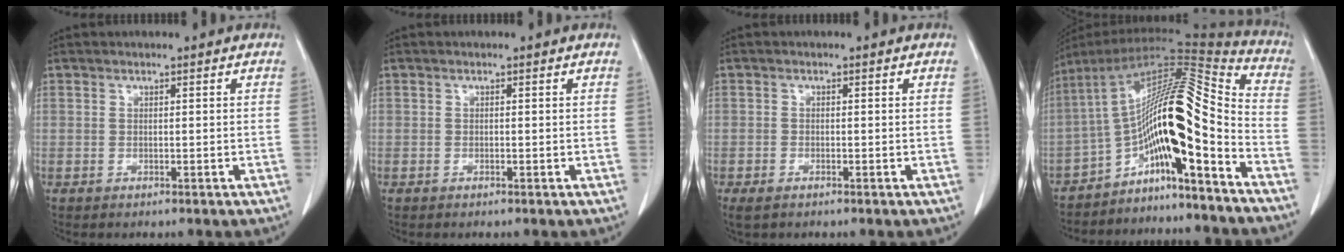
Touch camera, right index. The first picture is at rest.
{"total": 0.0}
{"total": 2.0, "force": [-1.3, 1.0, 1.2], "torque": [-0.026, -0.004, -0.018]}
{"total": 17.1, "force": [-8.9, 1.5, 14.6], "torque": [-0.241, 0.039, -0.147]}